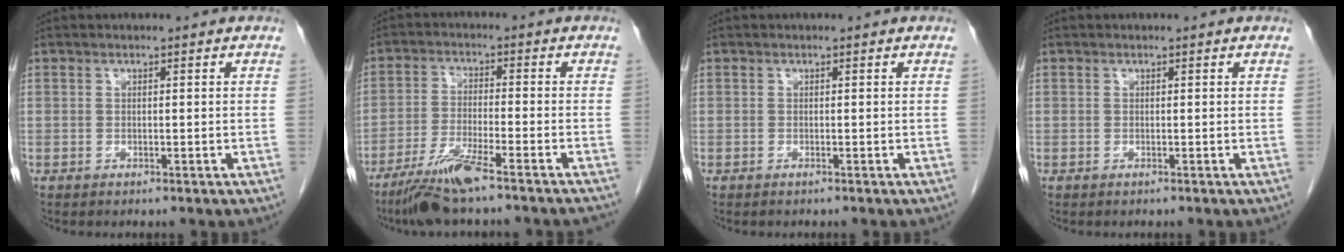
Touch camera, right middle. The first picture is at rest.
{"total": 10.4, "force": [-8.2, 0.0, 6.5], "torque": [-0.108, -0.025, -0.140]}
{"total": 0.0}
{"total": 0.0}